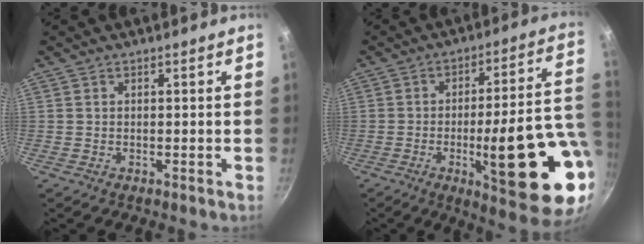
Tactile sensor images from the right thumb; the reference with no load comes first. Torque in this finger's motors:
{"motor_torque": [2.06, 2.95, 2.27, -0.41, 0.50]}